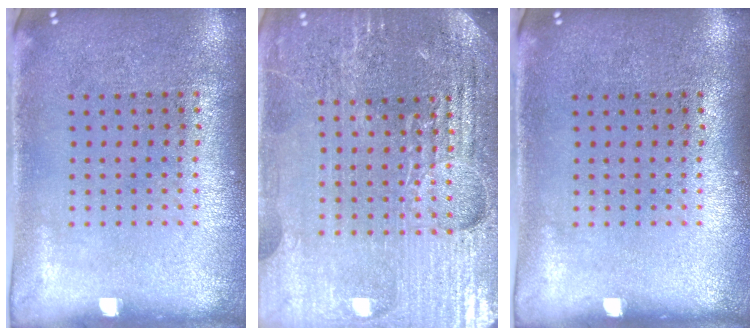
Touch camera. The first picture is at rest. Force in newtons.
{"total": 5.0, "press": 4.7, "slide": 1.8}
{"total": 0.0}